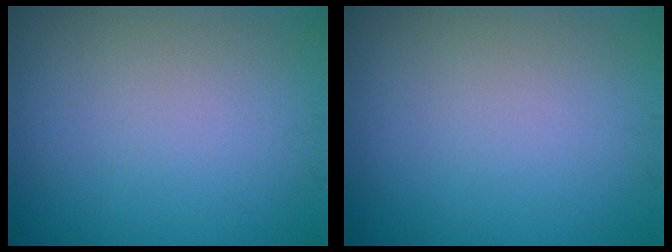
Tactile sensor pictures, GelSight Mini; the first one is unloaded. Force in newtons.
{"total": 0.0}